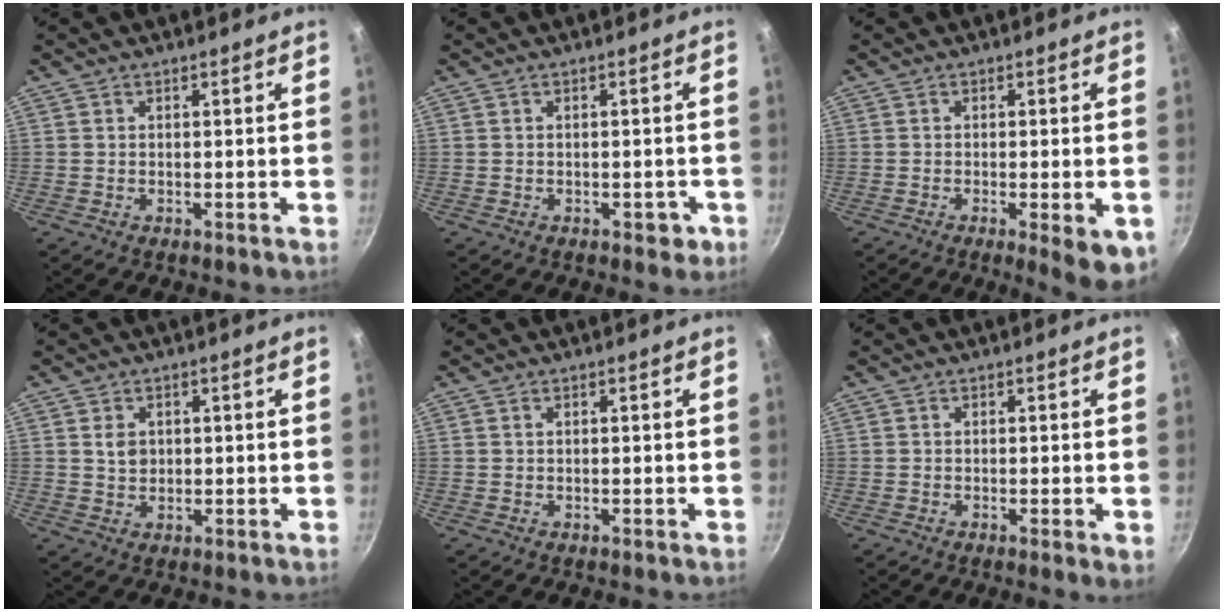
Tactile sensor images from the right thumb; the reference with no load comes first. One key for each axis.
{"total": 2.6, "fx": -1.1, "fy": 1.6, "fz": 1.7, "tx": -0.003, "ty": 0.016, "tz": -0.005}
{"total": 7.3, "fx": -2.6, "fy": 1.7, "fz": 6.7, "tx": -0.075, "ty": 0.000, "tz": -0.031}
{"total": 3.0, "fx": 0.7, "fy": 2.4, "fz": 1.7, "tx": -0.020, "ty": -0.002, "tz": 0.013}
{"total": 0.0}
{"total": 1.9, "fx": -0.4, "fy": 0.2, "fz": 1.8, "tx": -0.028, "ty": -0.008, "tz": -0.009}